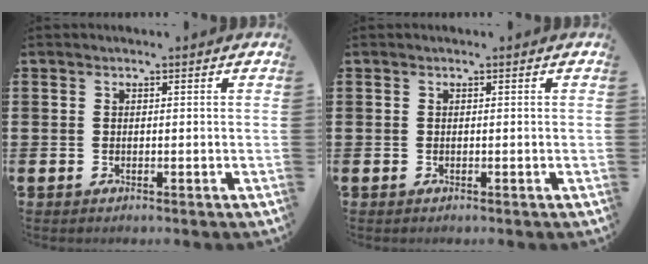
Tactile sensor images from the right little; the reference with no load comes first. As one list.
[{"total": 0.0}]